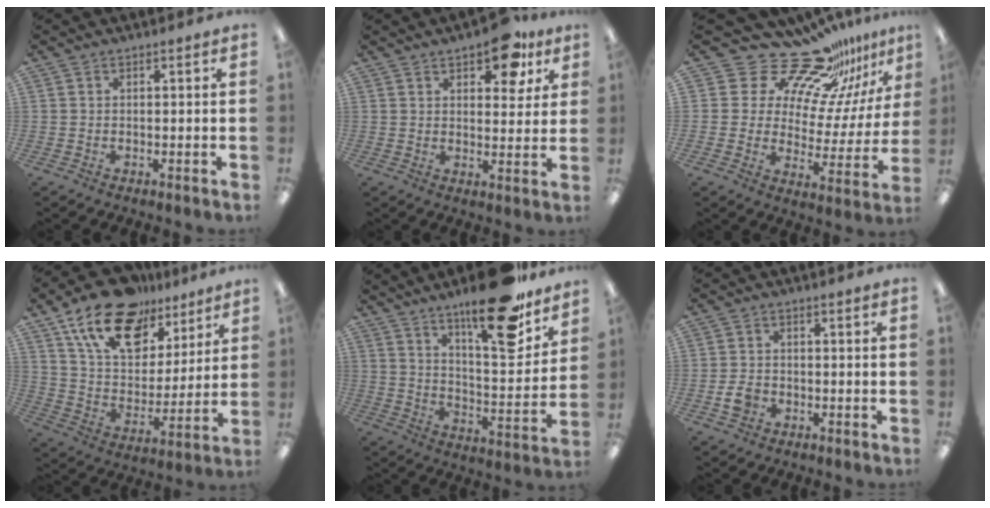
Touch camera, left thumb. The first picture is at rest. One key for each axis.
{"total": 10.2, "fx": 6.9, "fy": 4.8, "fz": 5.8, "tx": -0.059, "ty": -0.034, "tz": 0.114}
{"total": 20.3, "fx": 17.2, "fy": 8.4, "fz": 6.9, "tx": -0.116, "ty": -0.141, "tz": 0.300}
{"total": 18.3, "fx": 12.3, "fy": 10.3, "fz": 8.9, "tx": -0.161, "ty": -0.064, "tz": 0.222}
{"total": 20.7, "fx": 15.0, "fy": 6.0, "fz": 12.9, "tx": -0.186, "ty": -0.100, "tz": 0.242}
{"total": 3.7, "fx": -1.4, "fy": 2.9, "fz": 1.8, "tx": -0.033, "ty": 0.006, "tz": -0.025}